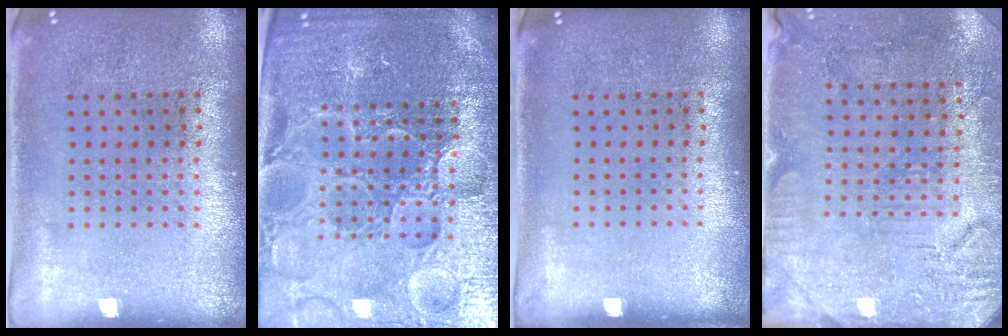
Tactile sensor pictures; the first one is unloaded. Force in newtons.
{"total": 5.8, "press": 5.3, "slide": 2.2}
{"total": 0.0}
{"total": 3.1, "press": 2.8, "slide": 1.3}